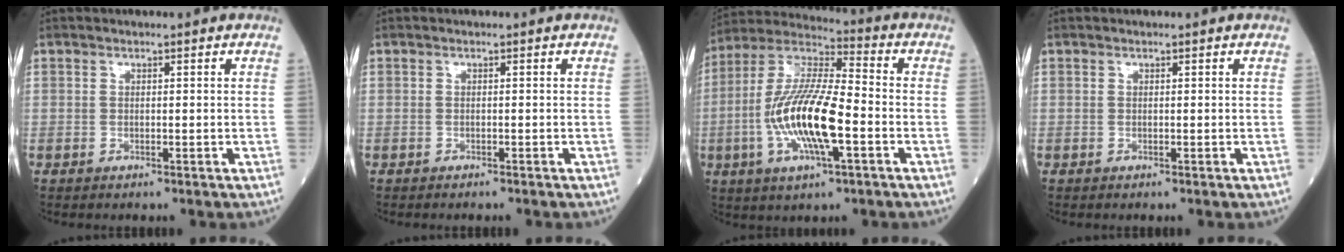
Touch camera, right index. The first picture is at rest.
{"total": 1.0, "force": [-0.9, 0.1, 0.4], "torque": [-0.004, 0.000, -0.013]}
{"total": 15.9, "force": [-3.6, 3.4, 15.1], "torque": [-0.308, -0.001, -0.069]}
{"total": 0.0}